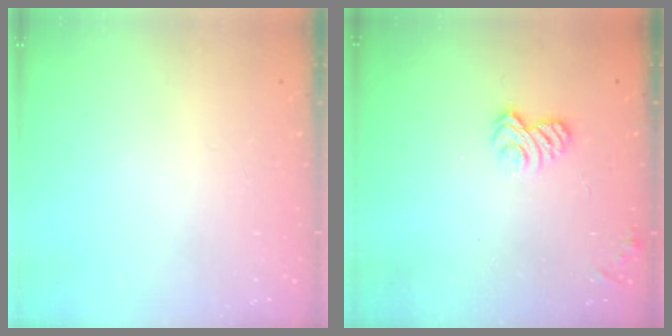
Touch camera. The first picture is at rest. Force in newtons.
{"total": 3.7, "press": 3.5, "slide": 1.2}